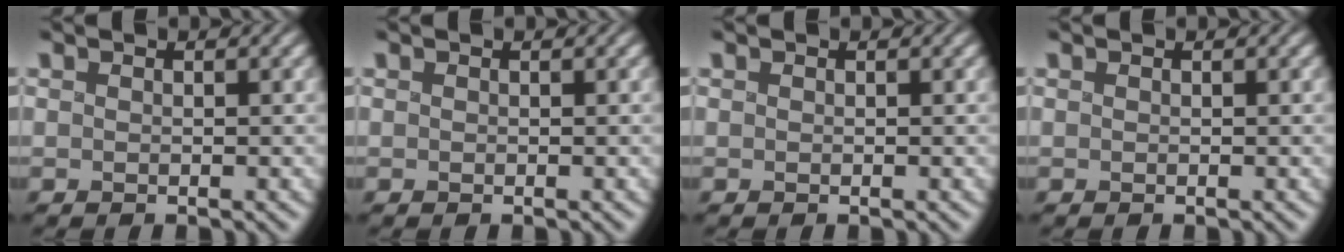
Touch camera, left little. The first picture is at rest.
{"total": 0.0}
{"total": 0.0}
{"total": 0.0}